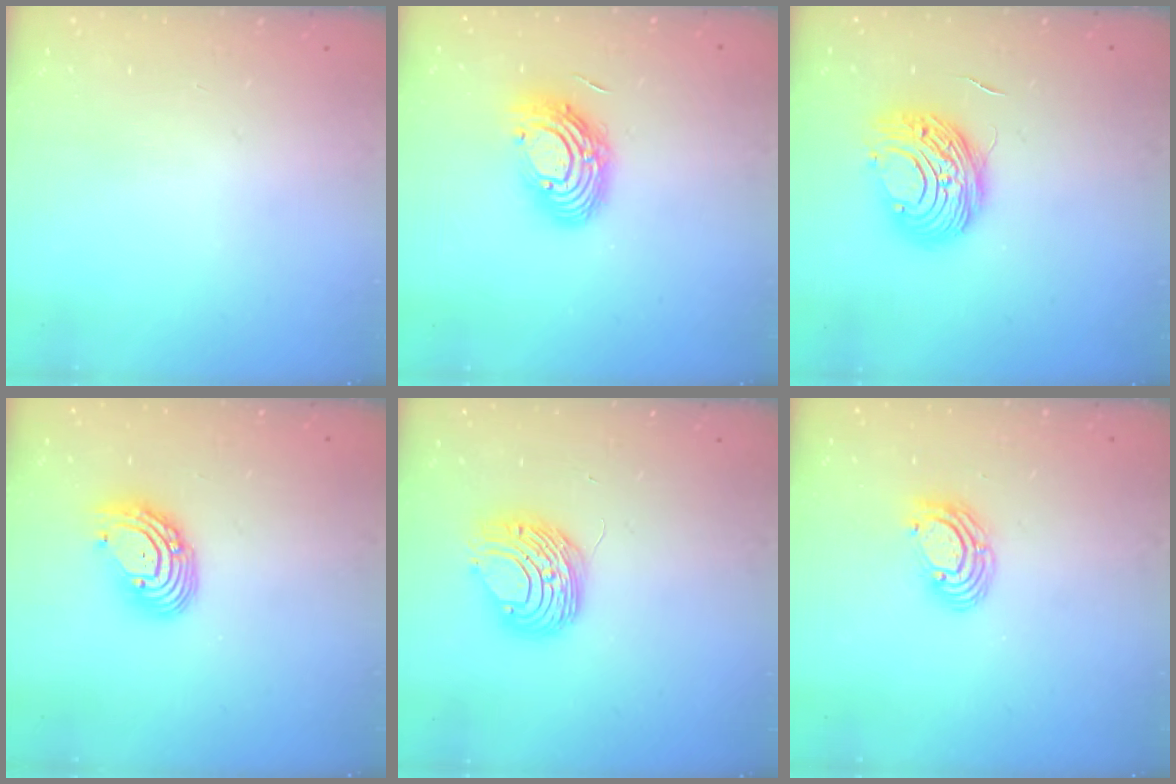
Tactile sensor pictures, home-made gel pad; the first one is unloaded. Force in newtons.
{"total": 12.0, "press": 12.0, "slide": 1.1}
{"total": 10.5, "press": 10.5, "slide": 0.9}
{"total": 9.4, "press": 9.3, "slide": 1.1}
{"total": 8.8, "press": 8.7, "slide": 0.5}
{"total": 7.0, "press": 6.9, "slide": 0.8}